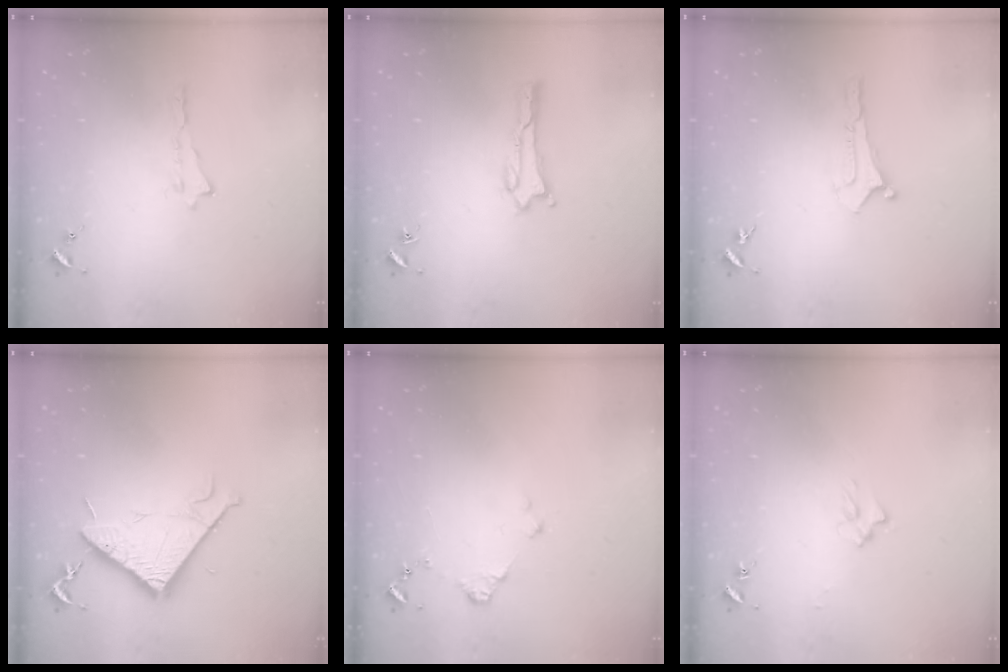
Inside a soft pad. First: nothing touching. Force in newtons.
{"total": 0.8, "press": 0.8, "slide": 0.2}
{"total": 0.0}
{"total": 8.3, "press": 8.3, "slide": 0.6}
{"total": 1.2, "press": 1.2, "slide": 0.2}
{"total": 2.0, "press": 2.0, "slide": 0.3}